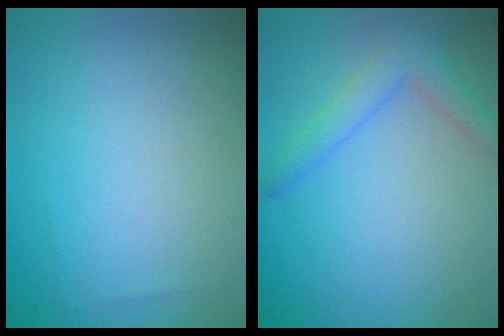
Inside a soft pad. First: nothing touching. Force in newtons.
{"total": 2.5, "press": 2.5, "slide": 0.3}